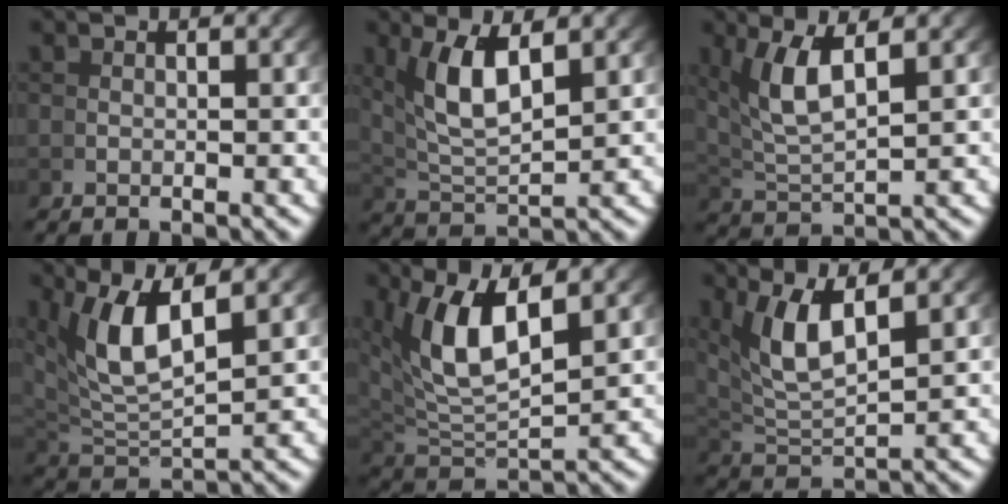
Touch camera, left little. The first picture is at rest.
{"total": 5.6, "force": [2.2, 2.3, 4.6], "torque": [-0.103, -0.015, 0.057]}
{"total": 5.0, "force": [2.1, 1.9, 4.1], "torque": [-0.098, -0.009, 0.056]}
{"total": 6.2, "force": [2.4, 2.5, 5.1], "torque": [-0.115, -0.003, 0.057]}
{"total": 7.0, "force": [2.3, 3.2, 5.8], "torque": [-0.133, -0.007, 0.056]}
{"total": 5.5, "force": [2.4, 2.3, 4.4], "torque": [-0.100, -0.008, 0.057]}